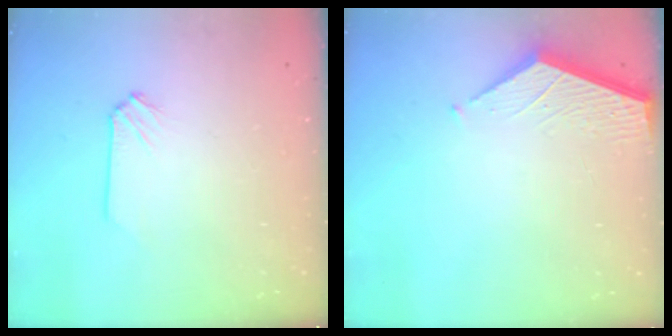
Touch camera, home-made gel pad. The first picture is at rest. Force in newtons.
{"total": 3.4, "press": 3.4, "slide": 0.4}